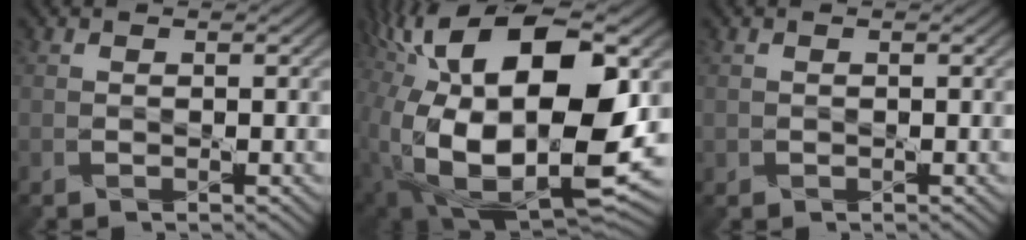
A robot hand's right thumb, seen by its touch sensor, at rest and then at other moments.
{"total": 18.8, "force": [1.5, 9.5, 16.1], "torque": [-0.312, 0.008, 0.023]}
{"total": 0.6, "force": [-0.1, 0.6, -0.1], "torque": [0.001, 0.000, -0.004]}